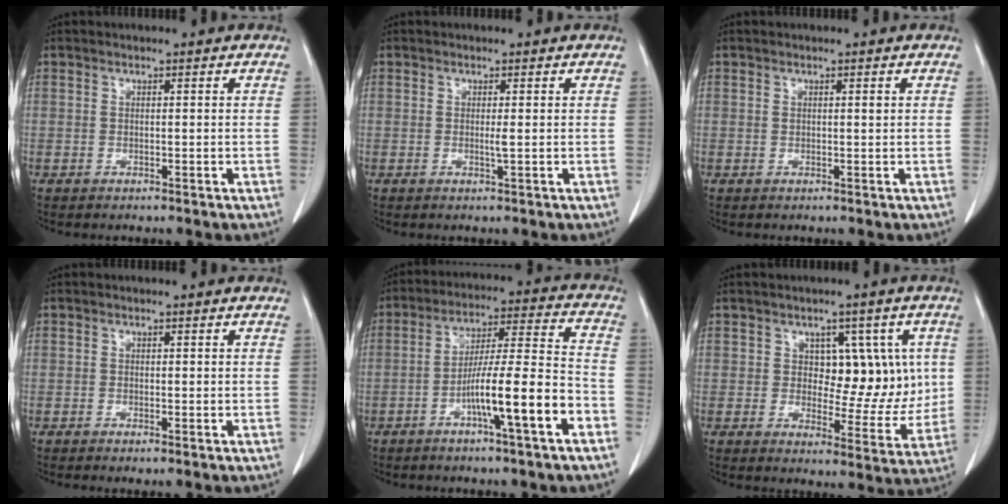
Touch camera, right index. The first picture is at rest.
{"total": 0.9, "force": [0.0, -0.1, 0.9], "torque": [-0.018, -0.002, -0.001]}
{"total": 0.6, "force": [0.2, 0.1, 0.6], "torque": [-0.013, -0.001, 0.005]}
{"total": 0.6, "force": [-0.3, 0.1, 0.6], "torque": [-0.012, -0.002, -0.004]}
{"total": 12.6, "force": [-5.5, 0.1, 11.3], "torque": [-0.190, 0.010, -0.093]}
{"total": 9.0, "force": [1.7, 5.3, 7.0], "torque": [-0.073, 0.013, 0.034]}